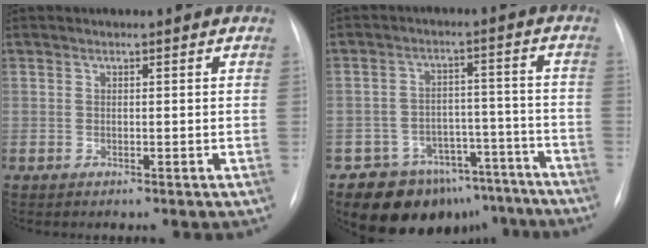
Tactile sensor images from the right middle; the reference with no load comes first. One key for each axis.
{"total": 12.7, "fx": -10.1, "fy": 7.4, "fz": 2.4, "tx": -0.011, "ty": 0.052, "tz": -0.132}